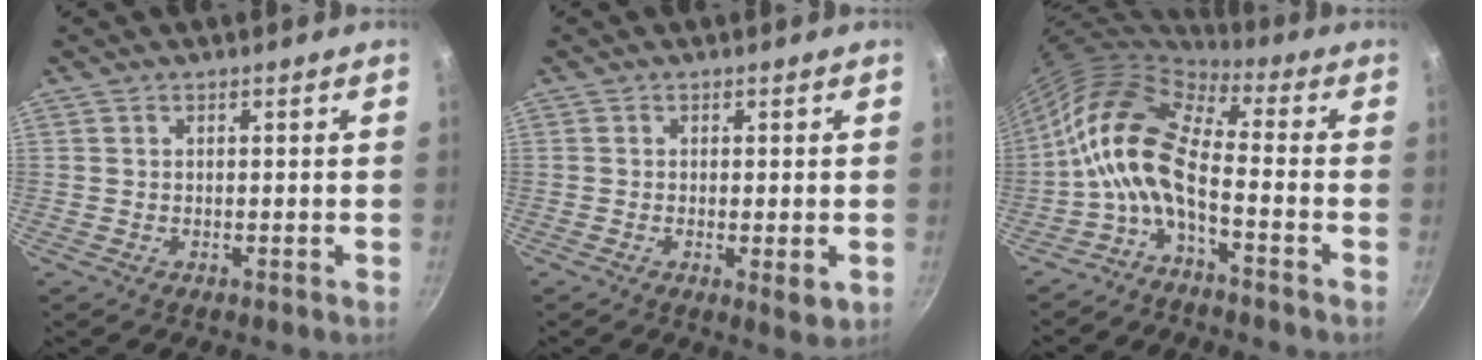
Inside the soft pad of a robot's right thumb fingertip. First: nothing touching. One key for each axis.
{"total": 3.4, "fx": -0.7, "fy": 1.0, "fz": 3.2, "tx": -0.054, "ty": -0.012, "tz": -0.011}
{"total": 11.8, "fx": -2.9, "fy": 5.0, "fz": 10.3, "tx": -0.199, "ty": 0.040, "tz": -0.070}